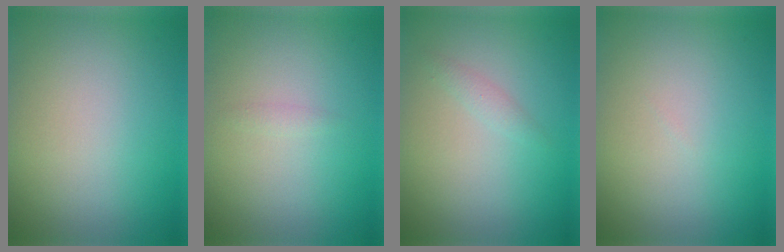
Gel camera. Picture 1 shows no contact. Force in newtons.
{"total": 0.6, "press": 0.6, "slide": 0.0}
{"total": 0.9, "press": 0.9, "slide": 0.1}
{"total": 0.0}